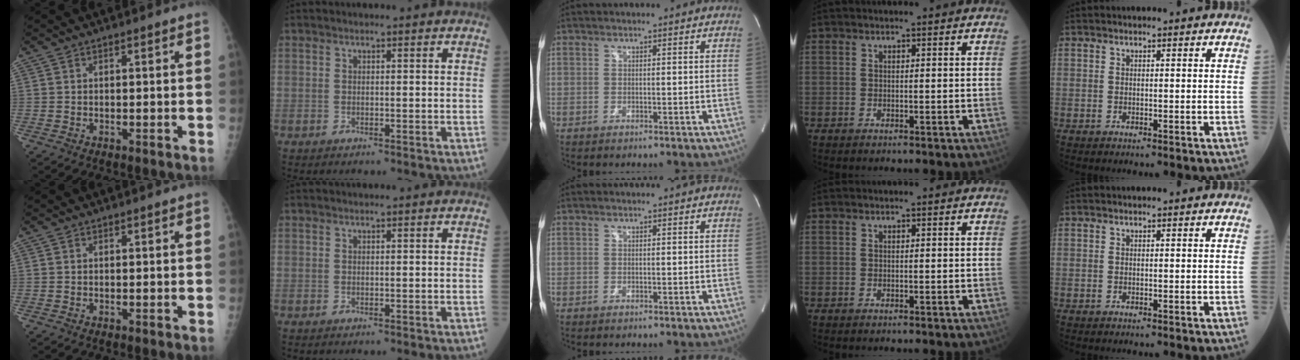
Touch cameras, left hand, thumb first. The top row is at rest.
{}